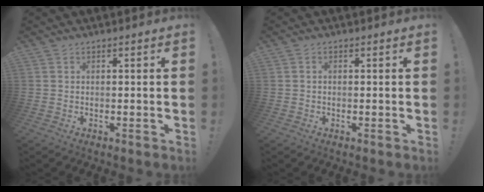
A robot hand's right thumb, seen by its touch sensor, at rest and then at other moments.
{"total": 0.8, "force": [-0.1, 0.6, 0.5], "torque": [-0.011, 0.003, -0.002]}